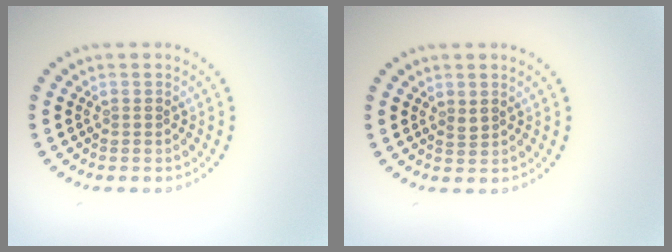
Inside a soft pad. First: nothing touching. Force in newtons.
{"total": 0.6, "press": 0.5, "slide": 0.3}